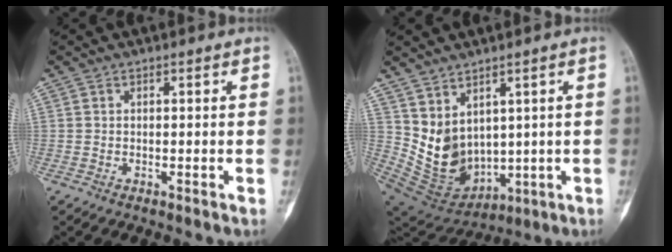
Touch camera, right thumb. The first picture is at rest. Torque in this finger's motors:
{"motor_torque": [-0.85, 1.28, 0.30, 0.32, 0.09]}